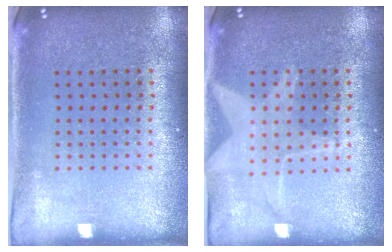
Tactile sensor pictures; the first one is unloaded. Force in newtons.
{"total": 1.5, "press": 1.5, "slide": 0.2}